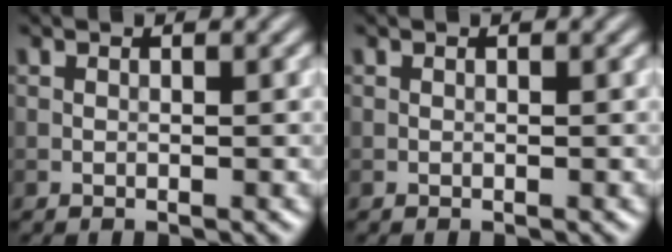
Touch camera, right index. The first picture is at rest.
{"total": 0.0}